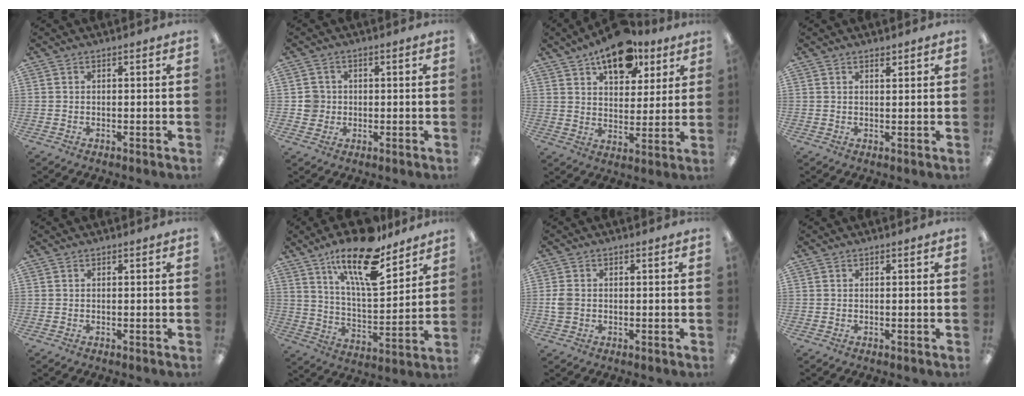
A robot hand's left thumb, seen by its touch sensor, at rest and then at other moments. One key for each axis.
{"total": 4.1, "fx": 0.3, "fy": 4.0, "fz": 0.6, "tx": -0.004, "ty": 0.003, "tz": 0.002}
{"total": 14.6, "fx": 9.8, "fy": 7.7, "fz": 7.7, "tx": -0.097, "ty": -0.051, "tz": 0.169}
{"total": 1.4, "fx": 1.2, "fy": 0.4, "fz": 0.5, "tx": -0.004, "ty": -0.004, "tz": 0.021}
{"total": 0.0}
{"total": 19.8, "fx": 13.4, "fy": 6.7, "fz": 12.8, "tx": -0.219, "ty": -0.074, "tz": 0.224}
{"total": 3.1, "fx": -0.2, "fy": 2.4, "fz": 2.0, "tx": -0.043, "ty": 0.004, "tz": -0.005}
{"total": 0.0}